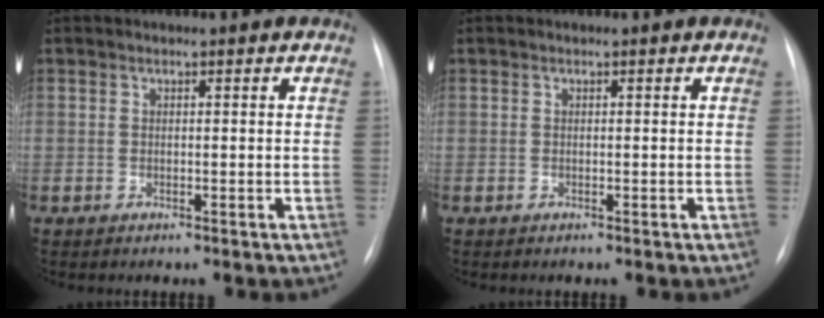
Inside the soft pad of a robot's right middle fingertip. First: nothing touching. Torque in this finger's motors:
{"motor_torque": [-0.15, -0.05, 0.00, 0.00]}